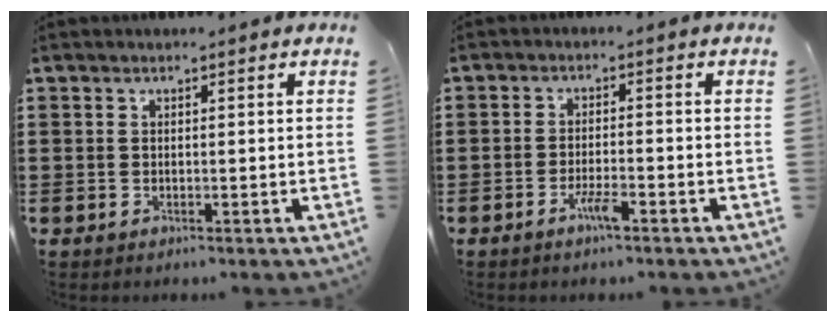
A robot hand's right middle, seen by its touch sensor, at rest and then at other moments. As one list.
[{"total": 2.4, "force": [-1.4, 0.3, 1.8], "torque": [-0.039, -0.003, -0.028]}]